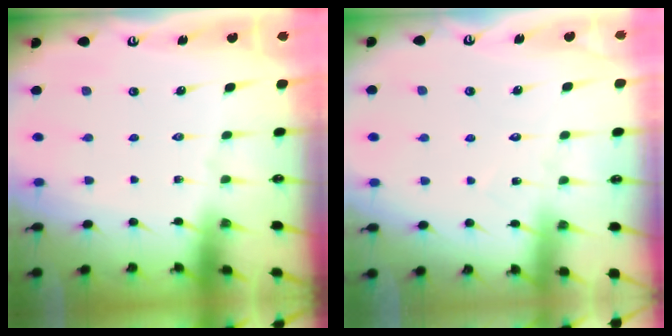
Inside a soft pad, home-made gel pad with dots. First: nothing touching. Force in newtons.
{"total": 6.5, "press": 6.4, "slide": 0.6}